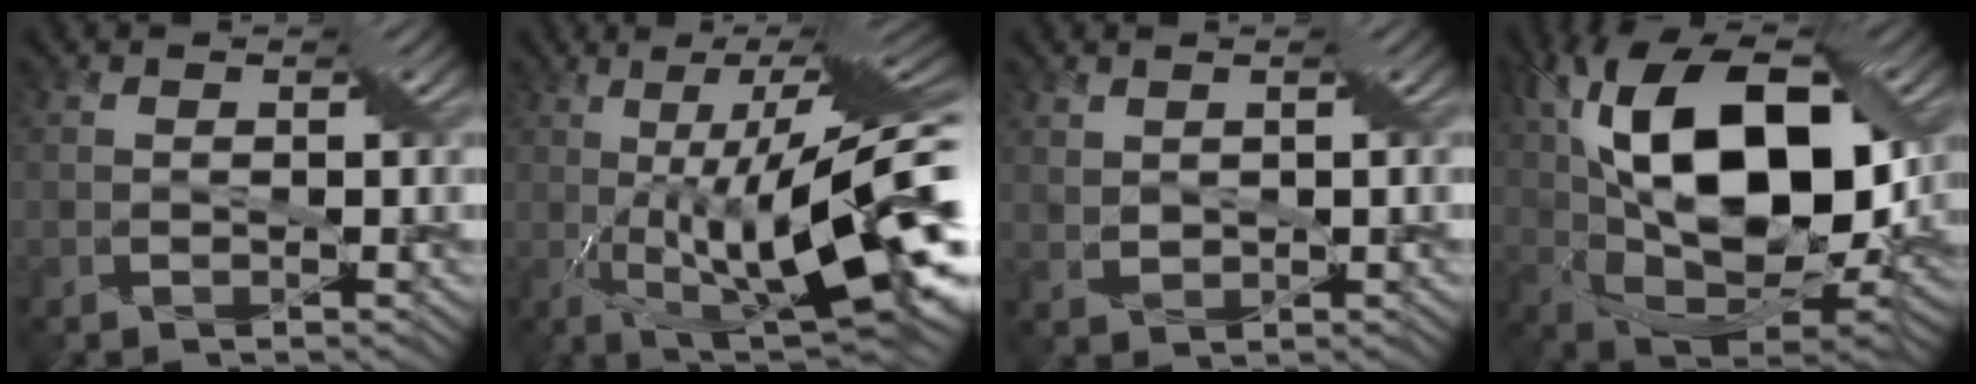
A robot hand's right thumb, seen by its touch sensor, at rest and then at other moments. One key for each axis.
{"total": 16.6, "fx": -0.1, "fy": 2.1, "fz": 16.4, "tx": -0.278, "ty": 0.009, "tz": 0.013}
{"total": 1.6, "fx": 1.4, "fy": 0.6, "fz": 0.6, "tx": -0.036, "ty": -0.004, "tz": 0.036}
{"total": 18.4, "fx": 4.9, "fy": 8.9, "fz": 15.3, "tx": -0.305, "ty": 0.020, "tz": 0.084}